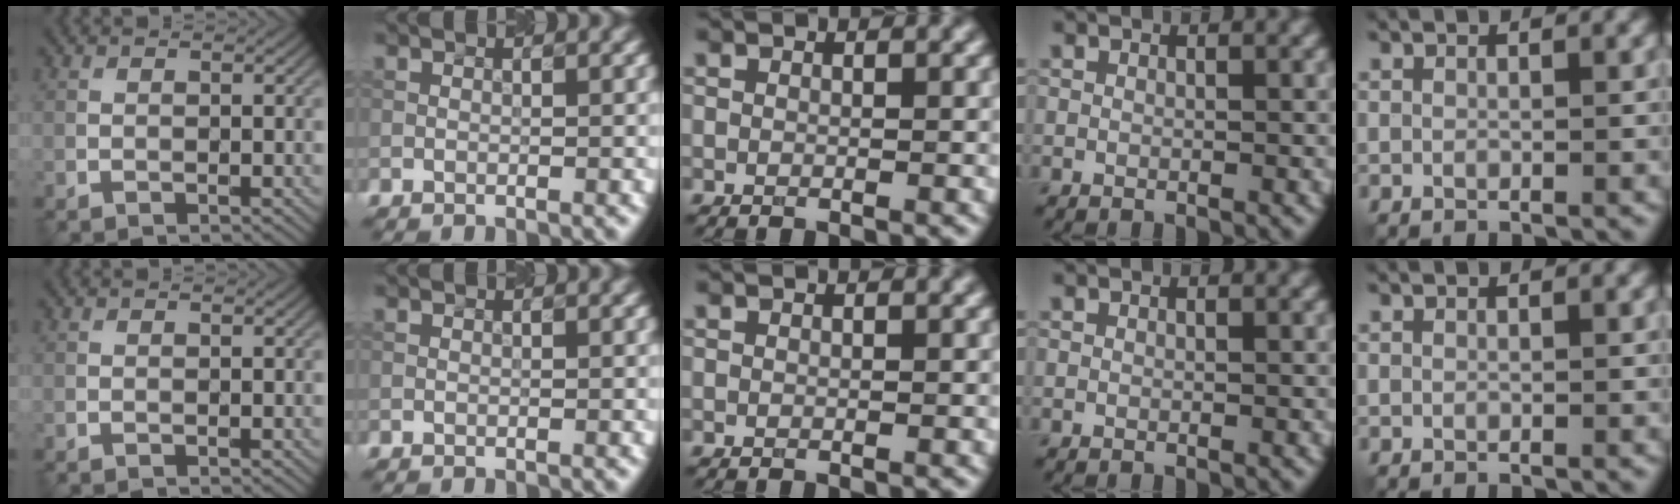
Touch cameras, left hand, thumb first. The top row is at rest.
{}